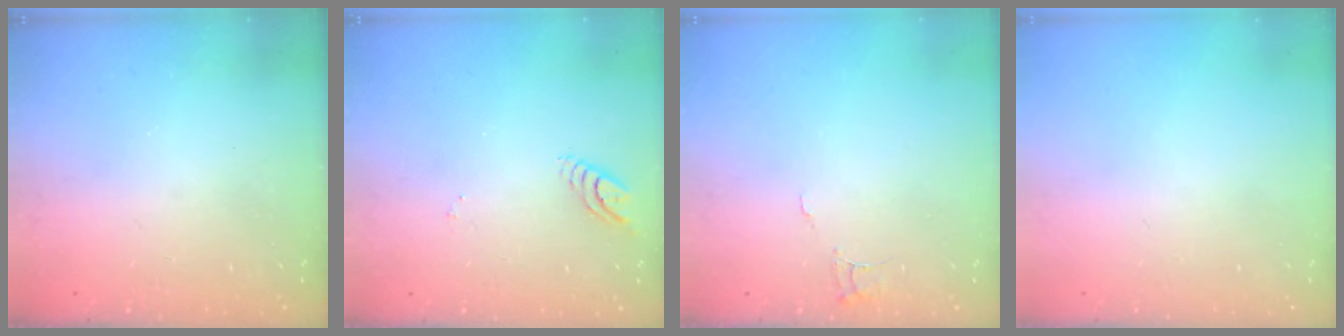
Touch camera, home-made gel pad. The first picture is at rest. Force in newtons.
{"total": 4.4, "press": 4.3, "slide": 0.4}
{"total": 3.7, "press": 3.7, "slide": 0.4}
{"total": 0.0}